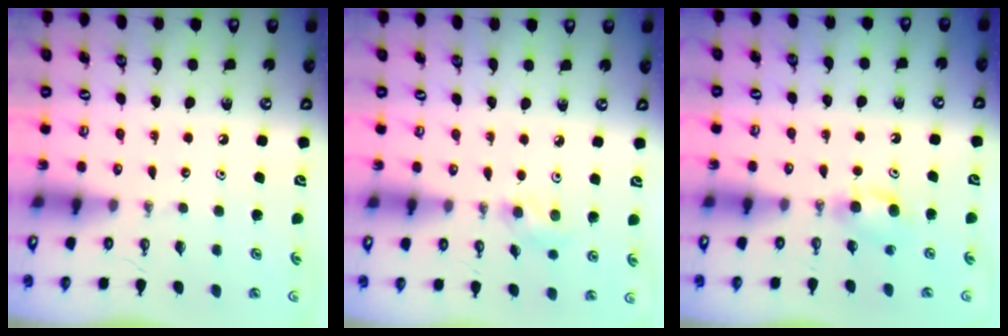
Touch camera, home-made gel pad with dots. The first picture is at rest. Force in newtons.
{"total": 3.8, "press": 3.8, "slide": 0.7}
{"total": 4.3, "press": 4.2, "slide": 0.9}